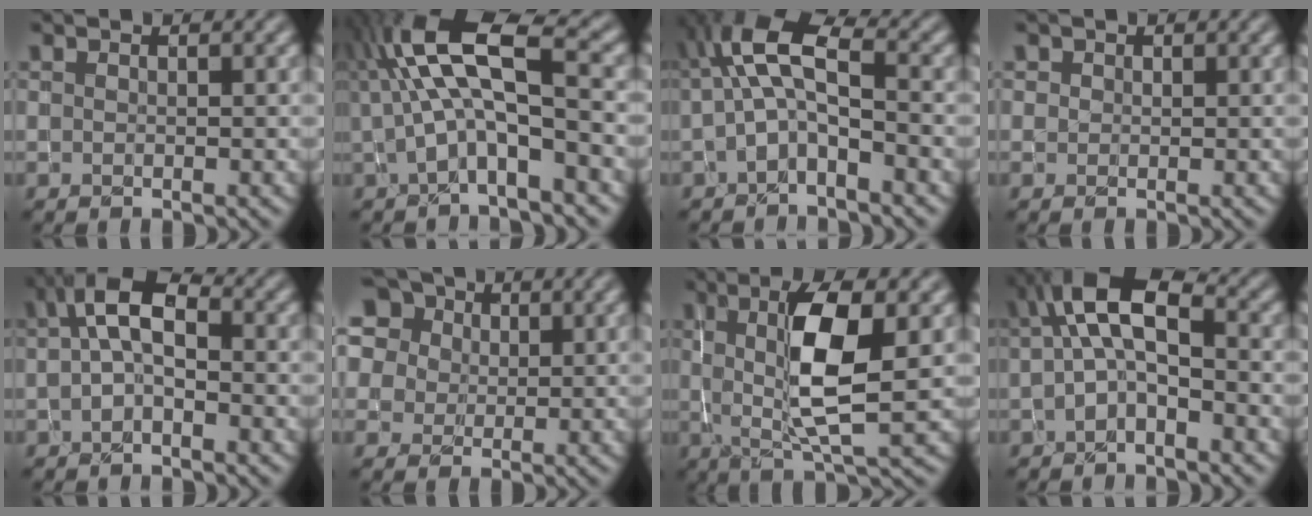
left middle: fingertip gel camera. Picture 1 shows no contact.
{"total": 8.9, "force": [1.4, 3.0, 8.3], "torque": [-0.166, 0.013, 0.019]}
{"total": 4.9, "force": [-0.1, 1.8, 4.5], "torque": [-0.085, 0.012, -0.010]}
{"total": 0.5, "force": [0.0, 0.5, -0.2], "torque": [0.008, -0.001, 0.001]}
{"total": 5.3, "force": [0.5, 2.9, 4.4], "torque": [-0.076, 0.021, -0.004]}
{"total": 12.5, "force": [6.4, 9.1, 5.6], "torque": [-0.145, 0.040, 0.096]}
{"total": 7.1, "force": [0.8, 1.8, 6.8], "torque": [-0.119, -0.003, 0.014]}
{"total": 5.5, "force": [0.4, 2.5, 4.9], "torque": [-0.088, 0.015, 0.000]}